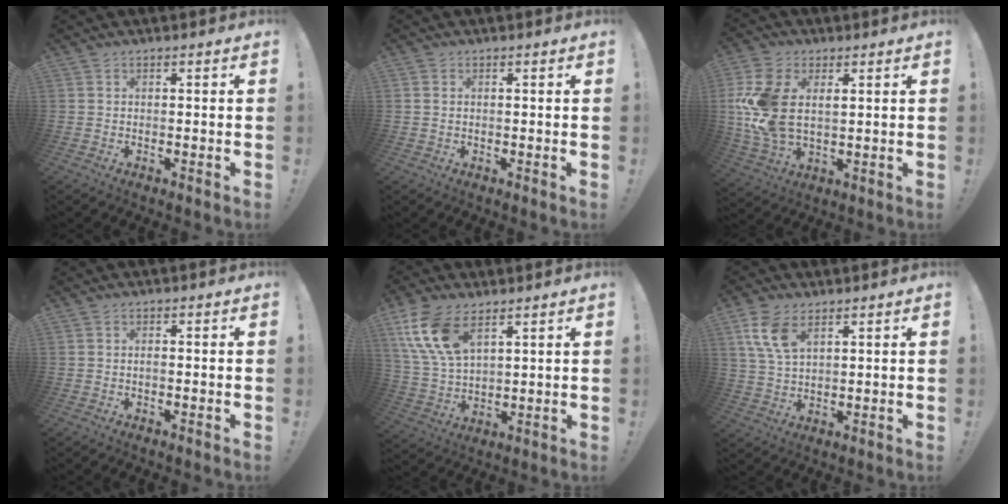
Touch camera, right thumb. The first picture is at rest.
{"total": 0.6, "force": [0.3, 0.4, 0.4], "torque": [-0.009, 0.001, 0.007]}
{"total": 14.6, "force": [3.2, 9.6, 10.6], "torque": [-0.214, -0.019, 0.060]}
{"total": 0.7, "force": [-0.6, 0.1, 0.4], "torque": [-0.014, 0.002, -0.009]}
{"total": 13.6, "force": [7.4, 7.2, 8.9], "torque": [-0.183, -0.023, 0.140]}
{"total": 9.2, "force": [4.8, 5.0, 6.0], "torque": [-0.116, -0.015, 0.093]}